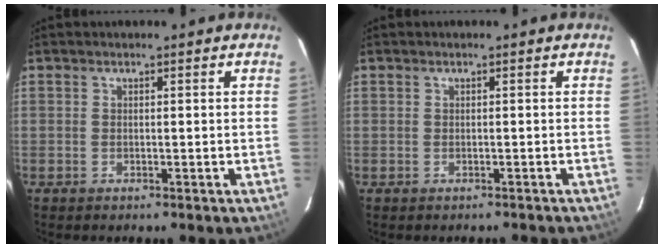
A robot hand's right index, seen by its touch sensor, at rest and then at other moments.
{"total": 1.1, "force": [-0.8, 0.9, 0.0], "torque": [0.002, 0.006, -0.004]}